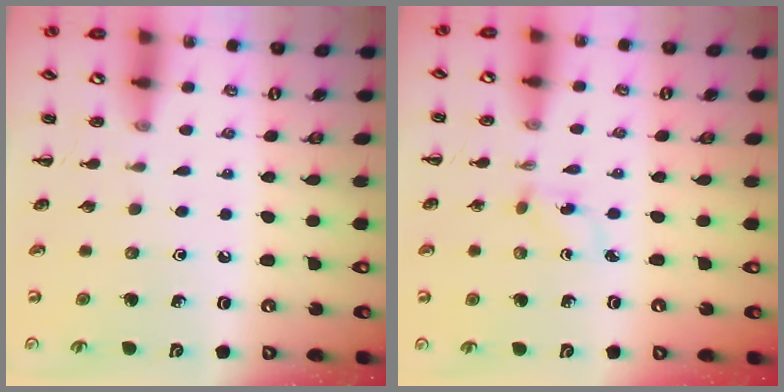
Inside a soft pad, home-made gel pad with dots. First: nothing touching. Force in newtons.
{"total": 2.2, "press": 2.1, "slide": 0.8}